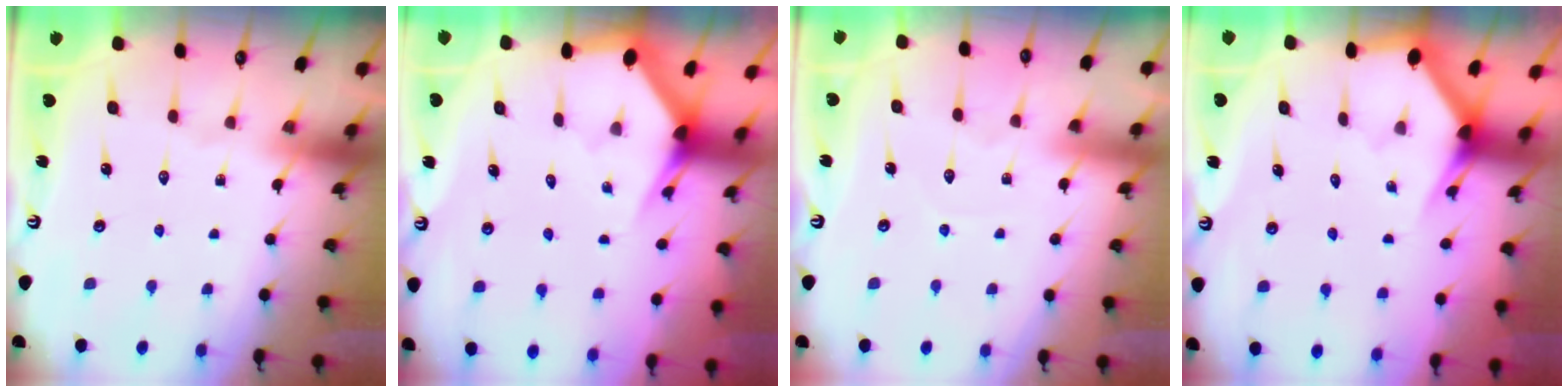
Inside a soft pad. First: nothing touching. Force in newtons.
{"total": 2.9, "press": 2.9, "slide": 0.1}
{"total": 2.7, "press": 2.7, "slide": 0.2}
{"total": 2.9, "press": 2.9, "slide": 0.1}